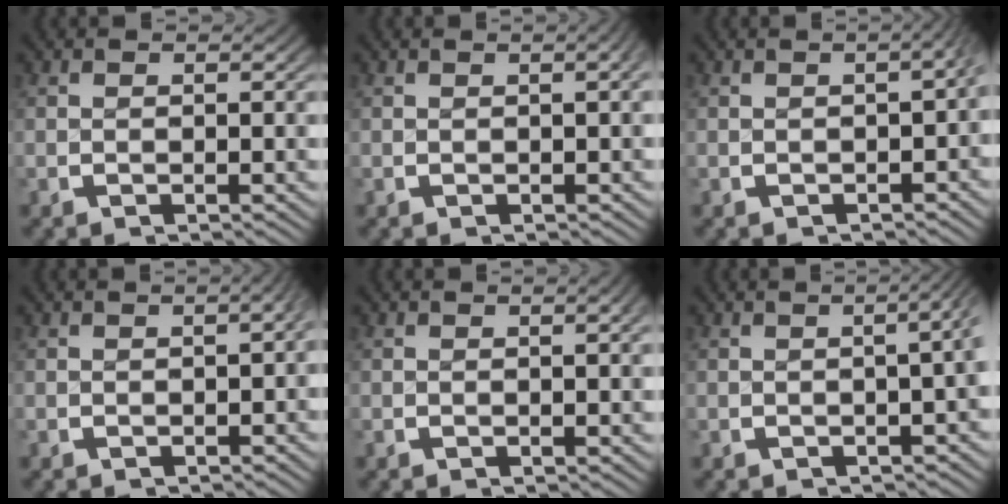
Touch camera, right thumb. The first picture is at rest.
{"total": 1.8, "force": [0.1, 0.7, 1.6], "torque": [-0.015, 0.007, 0.000]}
{"total": 4.5, "force": [0.6, 2.6, 3.7], "torque": [-0.028, 0.027, -0.006]}
{"total": 2.7, "force": [0.1, 1.3, 2.3], "torque": [-0.019, 0.020, -0.006]}
{"total": 0.9, "force": [0.1, 0.3, 0.9], "torque": [-0.009, 0.003, 0.001]}
{"total": 4.9, "force": [1.4, 2.6, 3.9], "torque": [-0.017, 0.032, 0.003]}